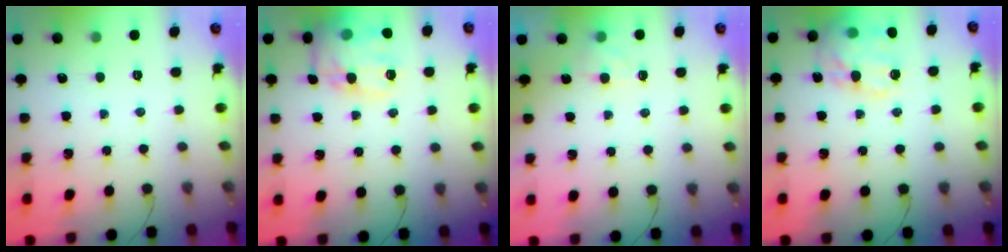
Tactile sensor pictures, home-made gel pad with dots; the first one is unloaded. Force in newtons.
{"total": 16.2, "press": 16.0, "slide": 2.5}
{"total": 4.0, "press": 3.8, "slide": 1.1}
{"total": 19.0, "press": 18.8, "slide": 2.9}